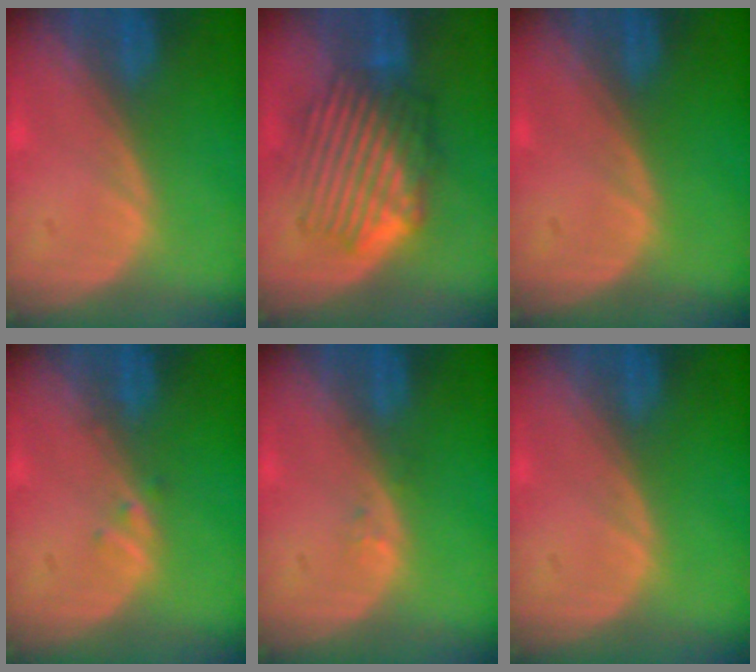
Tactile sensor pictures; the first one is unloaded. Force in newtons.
{"total": 8.4, "press": 8.0, "slide": 2.5}
{"total": 0.0}
{"total": 0.8, "press": 0.8, "slide": 0.1}
{"total": 0.6, "press": 0.6, "slide": 0.1}
{"total": 0.0}